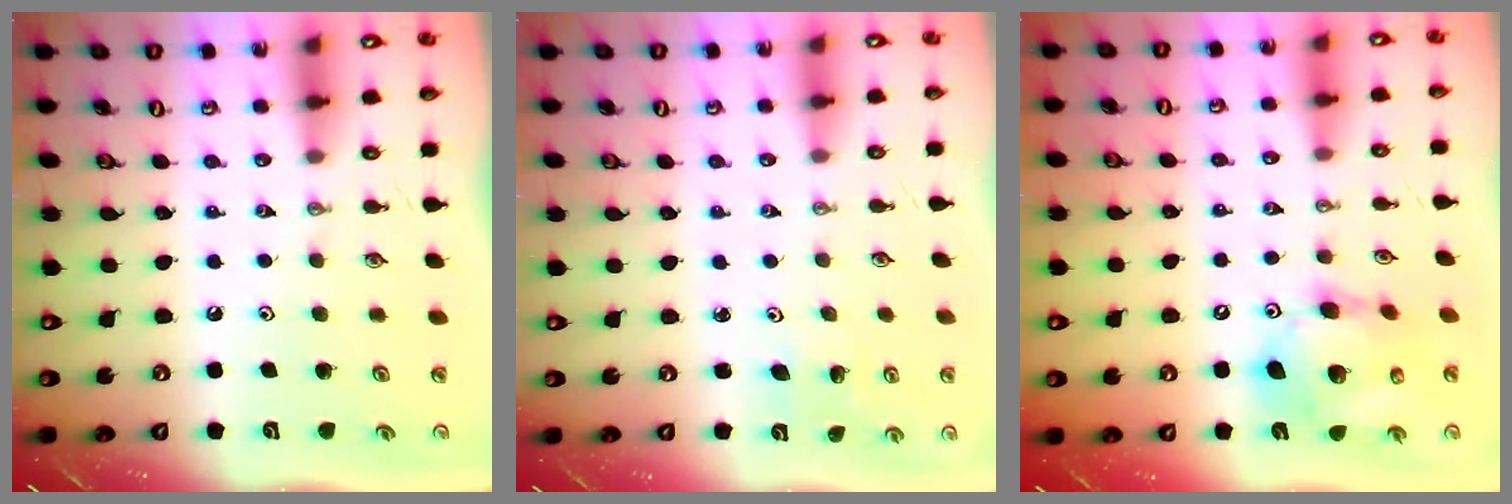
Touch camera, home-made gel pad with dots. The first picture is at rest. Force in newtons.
{"total": 2.5, "press": 2.5, "slide": 0.2}
{"total": 14.4, "press": 14.2, "slide": 2.7}